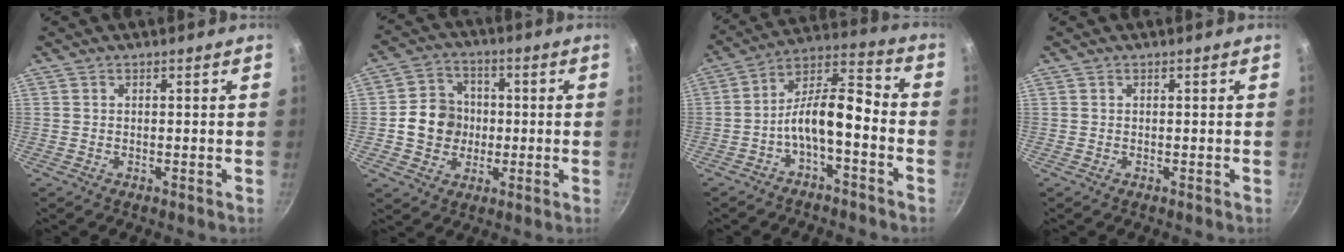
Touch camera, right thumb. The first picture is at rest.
{"total": 9.7, "force": [-0.5, 8.7, 4.1], "torque": [-0.036, 0.017, -0.017]}
{"total": 10.8, "force": [-4.2, 4.3, 9.0], "torque": [-0.155, 0.061, -0.078]}
{"total": 0.0}